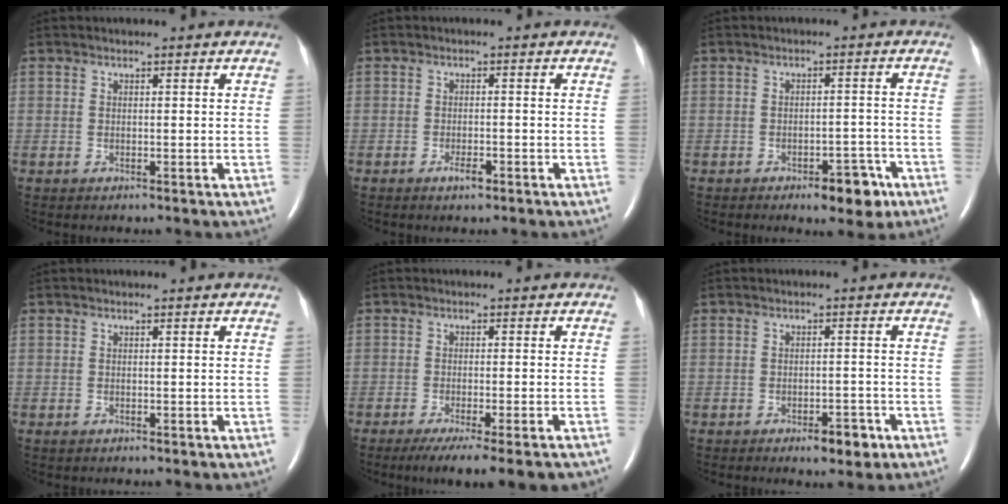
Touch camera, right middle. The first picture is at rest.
{"total": 1.8, "force": [-1.2, 0.5, 1.3], "torque": [-0.028, -0.001, -0.017]}
{"total": 5.2, "force": [-3.3, 2.1, 3.5], "torque": [-0.038, 0.004, -0.039]}
{"total": 0.0}
{"total": 9.9, "force": [-7.7, 0.5, 6.2], "torque": [-0.077, -0.020, -0.113]}
{"total": 3.8, "force": [-2.3, 1.5, 2.7], "torque": [-0.035, 0.002, -0.026]}